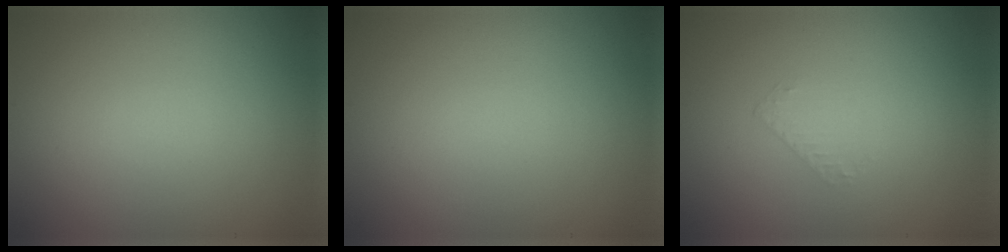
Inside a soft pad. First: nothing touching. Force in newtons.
{"total": 0.0}
{"total": 0.6, "press": 0.4, "slide": 0.5}